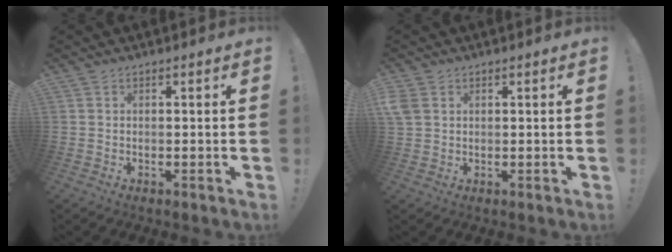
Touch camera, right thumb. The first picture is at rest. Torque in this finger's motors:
{"motor_torque": [-0.26, 0.25, 0.43, -0.15, 0.00]}